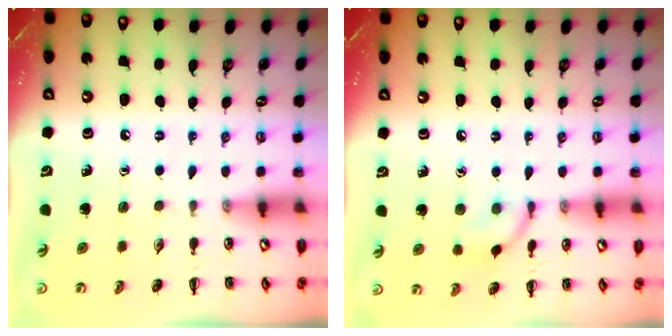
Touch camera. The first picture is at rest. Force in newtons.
{"total": 7.6, "press": 7.6, "slide": 0.4}